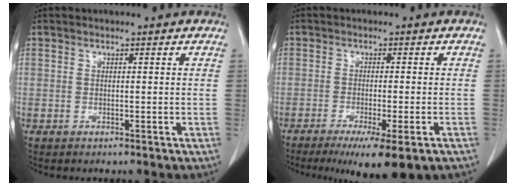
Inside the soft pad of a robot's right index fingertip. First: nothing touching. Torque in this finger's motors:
{"motor_torque": [1.28, -0.86, 0.63, 0.16]}